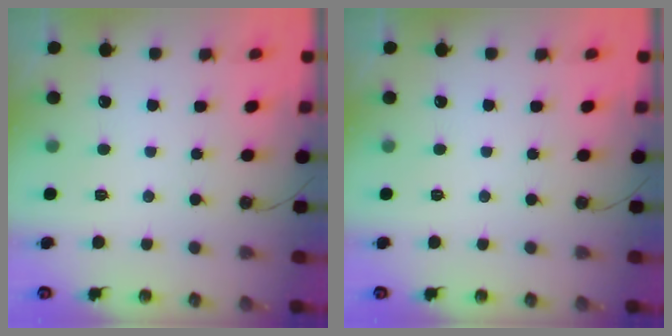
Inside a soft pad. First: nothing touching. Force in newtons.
{"total": 0.0}